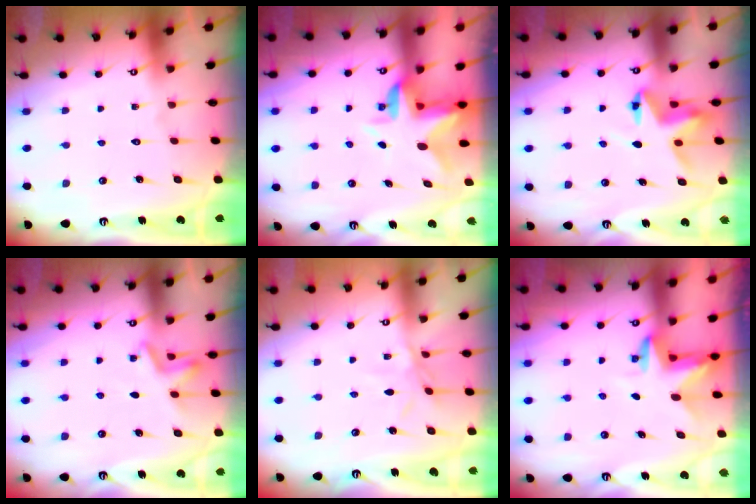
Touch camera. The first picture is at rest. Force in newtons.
{"total": 4.6, "press": 4.6, "slide": 0.6}
{"total": 6.7, "press": 6.7, "slide": 0.3}
{"total": 5.0, "press": 4.6, "slide": 1.9}
{"total": 5.6, "press": 5.5, "slide": 0.7}
{"total": 3.2, "press": 3.2, "slide": 0.1}